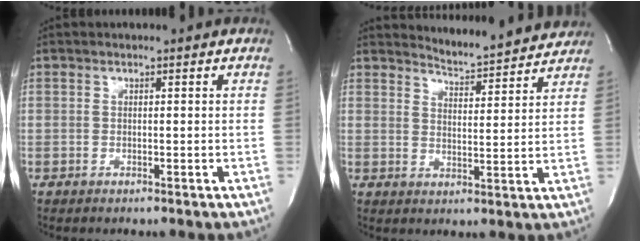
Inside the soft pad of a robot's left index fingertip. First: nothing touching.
{"total": 8.7, "force": [8.7, 0.6, 0.3], "torque": [-0.010, -0.006, 0.111]}